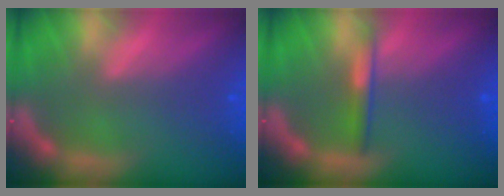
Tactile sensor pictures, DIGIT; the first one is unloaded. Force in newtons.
{"total": 2.0}